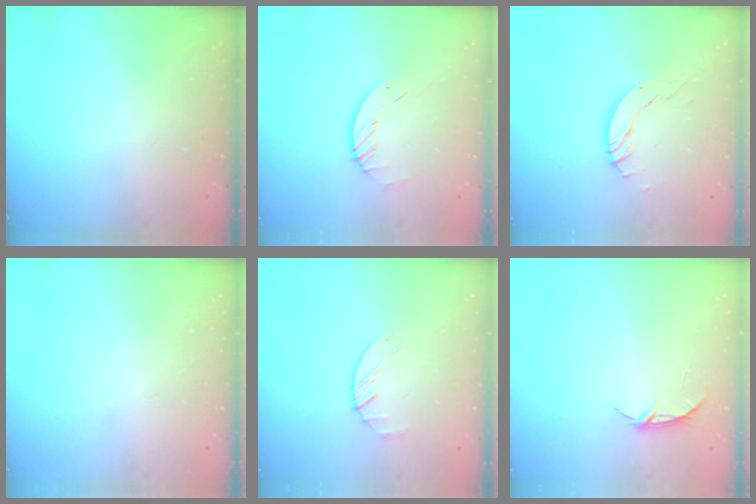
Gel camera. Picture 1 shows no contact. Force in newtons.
{"total": 2.3, "press": 2.3, "slide": 0.3}
{"total": 5.0, "press": 5.0, "slide": 0.2}
{"total": 0.0}
{"total": 1.9, "press": 1.9, "slide": 0.3}
{"total": 4.2, "press": 4.2, "slide": 0.5}